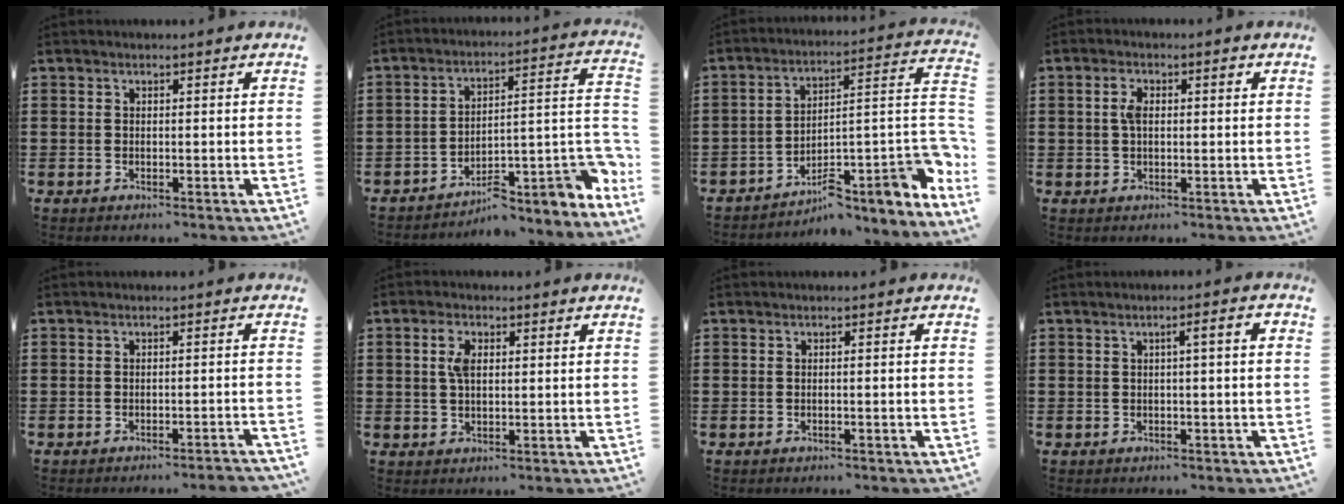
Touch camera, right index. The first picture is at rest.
{"total": 6.2, "force": [-3.4, 2.8, 4.4], "torque": [-0.051, -0.032, -0.062]}
{"total": 9.2, "force": [-4.4, 2.9, 7.6], "torque": [-0.098, -0.021, -0.080]}
{"total": 2.9, "force": [0.4, 1.4, 2.5], "torque": [-0.053, 0.009, 0.005]}
{"total": 1.5, "force": [-1.4, -0.2, 0.5], "torque": [-0.009, 0.001, -0.028]}
{"total": 3.6, "force": [0.9, 1.9, 2.9], "torque": [-0.063, 0.011, 0.014]}
{"total": 0.6, "force": [-0.4, -0.2, 0.5], "torque": [-0.008, -0.002, -0.007]}
{"total": 2.1, "force": [-0.2, -0.1, 2.1], "torque": [-0.035, -0.004, -0.004]}